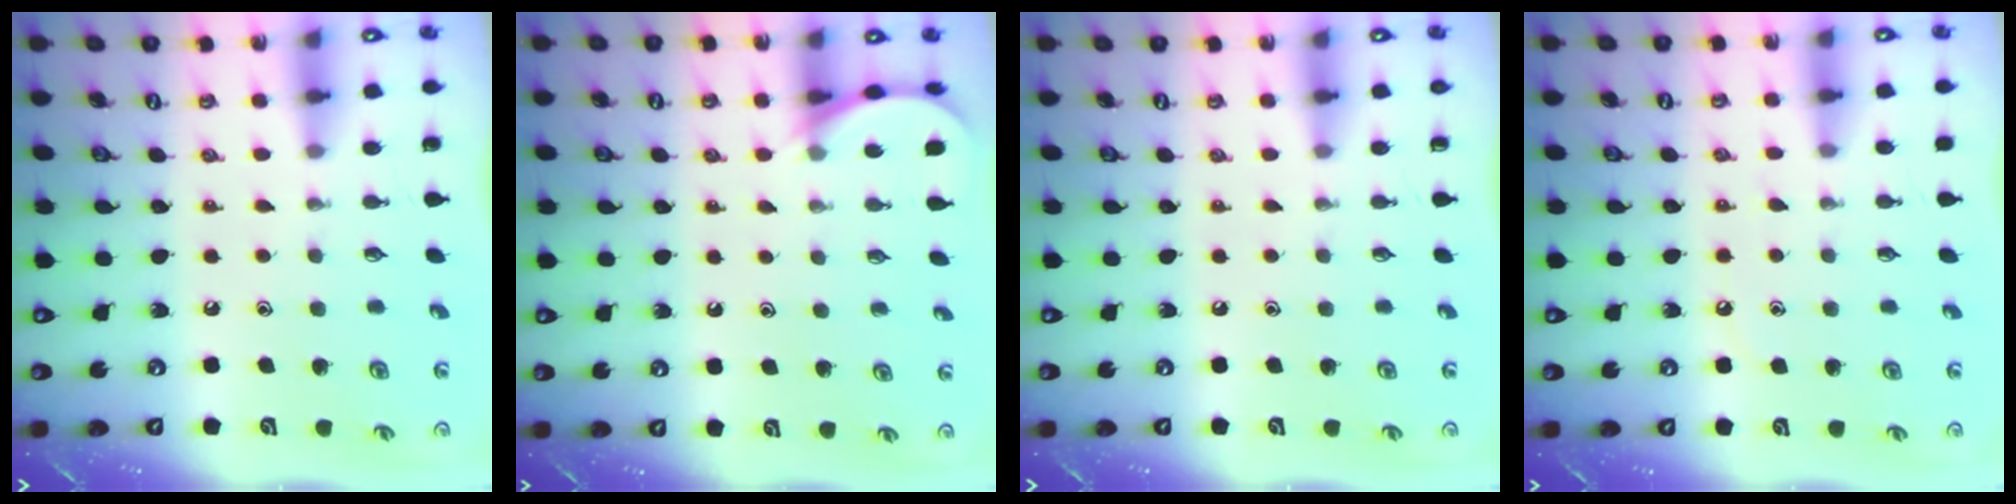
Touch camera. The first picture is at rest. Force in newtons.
{"total": 6.1, "press": 6.0, "slide": 0.7}
{"total": 0.0}
{"total": 6.3, "press": 6.2, "slide": 1.0}